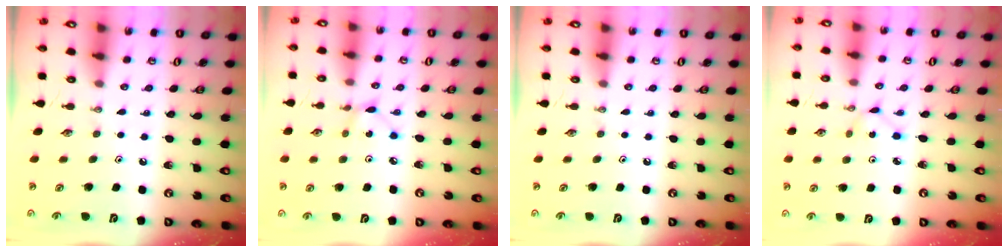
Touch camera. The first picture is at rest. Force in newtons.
{"total": 2.4, "press": 2.4, "slide": 0.1}
{"total": 0.0}
{"total": 1.5, "press": 1.5, "slide": 0.2}